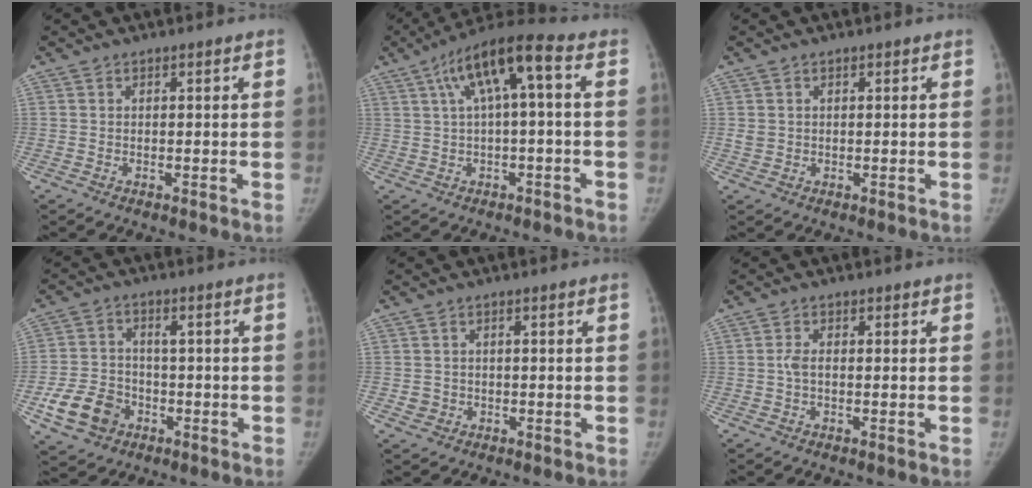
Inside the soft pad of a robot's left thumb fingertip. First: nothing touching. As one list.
[{"total": 10.8, "force": [2.0, 2.6, 10.3], "torque": [-0.195, 0.048, 0.030]}, {"total": 1.6, "force": [0.1, 1.5, 0.6], "torque": [-0.005, 0.001, 0.006]}, {"total": 9.1, "force": [-3.7, 7.2, 4.2], "torque": [-0.063, 0.022, -0.059]}, {"total": 1.8, "force": [-0.5, 1.7, 0.5], "torque": [-0.003, 0.009, -0.001]}, {"total": 2.0, "force": [-0.3, 1.1, 1.7], "torque": [-0.033, 0.004, -0.010]}]